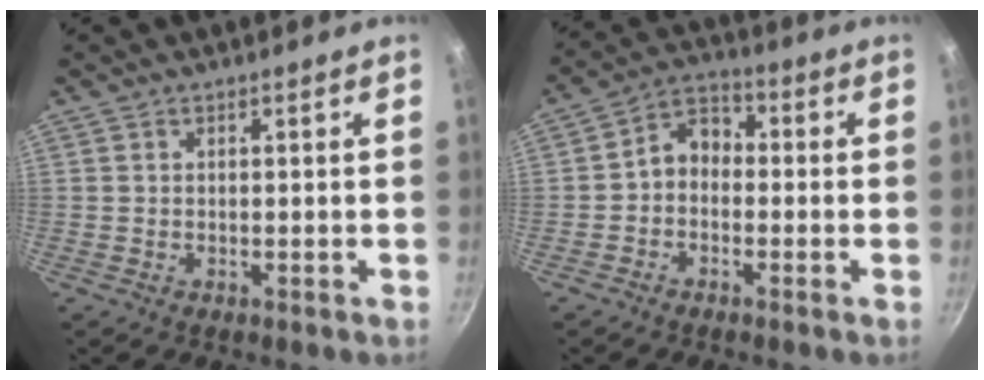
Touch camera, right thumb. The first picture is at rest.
{"total": 6.0, "force": [-1.0, 4.7, 3.7], "torque": [-0.041, 0.032, -0.035]}